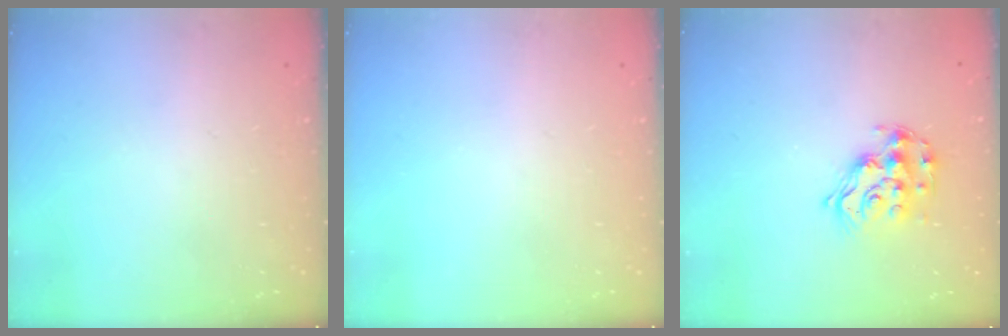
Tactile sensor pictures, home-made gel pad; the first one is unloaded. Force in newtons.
{"total": 0.0}
{"total": 14.2, "press": 14.2, "slide": 1.0}